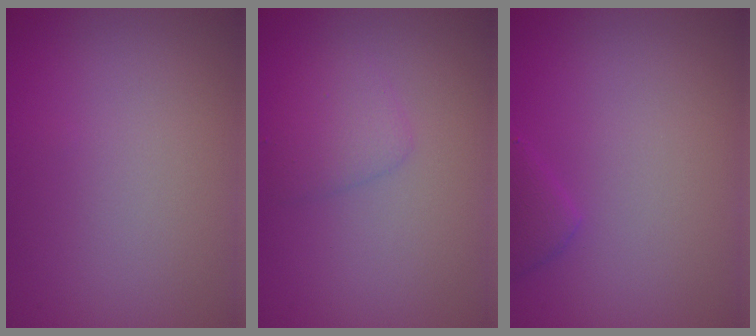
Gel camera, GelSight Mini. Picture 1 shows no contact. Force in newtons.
{"total": 1.9, "press": 1.9, "slide": 0.0}
{"total": 1.5, "press": 1.5, "slide": 0.1}